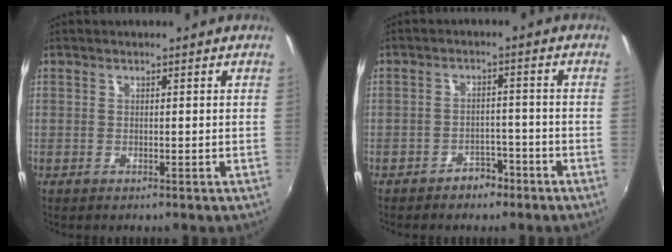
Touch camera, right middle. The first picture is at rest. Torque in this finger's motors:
{"motor_torque": [0.08, -0.15, 0.00, 0.01]}